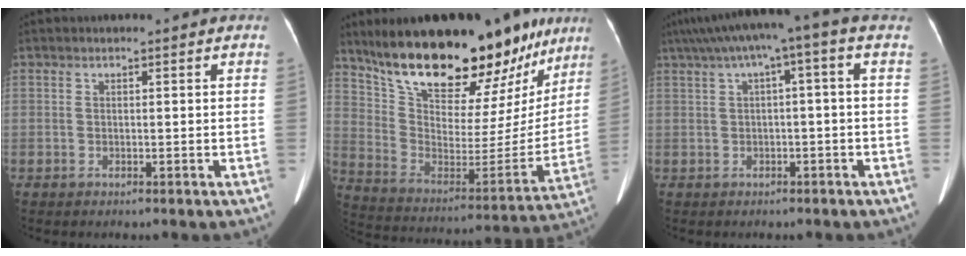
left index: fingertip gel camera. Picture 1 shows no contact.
{"total": 30.1, "force": [23.0, 9.4, 17.0], "torque": [-0.272, -0.014, 0.341]}
{"total": 6.8, "force": [2.4, 0.2, 6.3], "torque": [-0.105, 0.048, 0.039]}